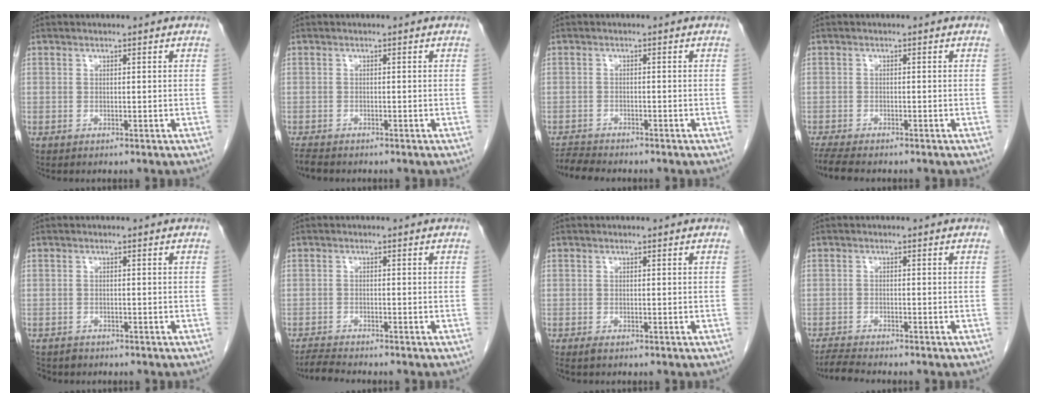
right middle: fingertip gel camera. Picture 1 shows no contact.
{"total": 2.4, "force": [-2.1, 0.7, 0.9], "torque": [-0.023, -0.007, -0.032]}
{"total": 3.5, "force": [-3.5, 0.0, 0.7], "torque": [-0.013, -0.017, -0.059]}
{"total": 5.4, "force": [-4.6, 0.9, 2.6], "torque": [-0.049, -0.015, -0.074]}
{"total": 2.3, "force": [-1.9, 1.2, 0.1], "torque": [-0.004, 0.001, -0.032]}
{"total": 2.9, "force": [-2.8, -0.5, 0.7], "torque": [-0.021, -0.018, -0.050]}
{"total": 0.6, "force": [-0.5, 0.1, 0.4], "torque": [-0.010, -0.002, -0.007]}
{"total": 3.3, "force": [-3.1, -0.5, 0.9], "torque": [-0.025, -0.018, -0.054]}